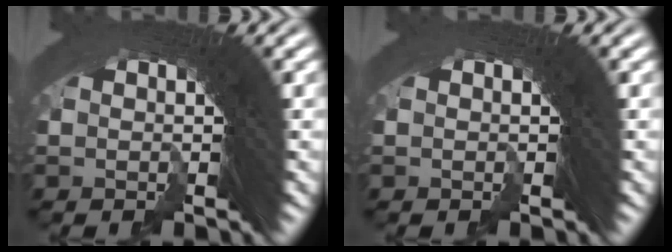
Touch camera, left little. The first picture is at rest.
{"total": 0.0}